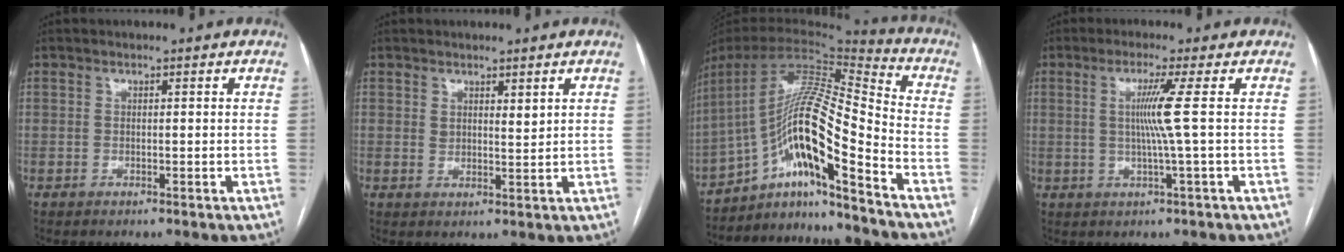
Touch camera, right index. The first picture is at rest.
{"total": 1.9, "force": [1.3, 0.5, 1.3], "torque": [-0.025, -0.005, 0.027]}
{"total": 17.3, "force": [-10.1, 0.3, 14.0], "torque": [-0.267, 0.019, -0.180]}
{"total": 5.1, "force": [0.5, -1.9, 4.7], "torque": [-0.092, -0.005, 0.011]}